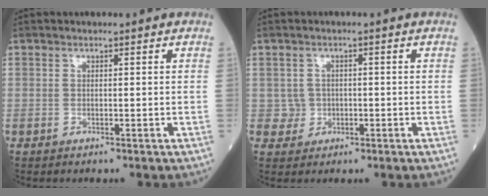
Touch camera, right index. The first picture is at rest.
{"total": 2.2, "force": [-0.3, 2.2, 0.1], "torque": [0.007, 0.008, -0.004]}